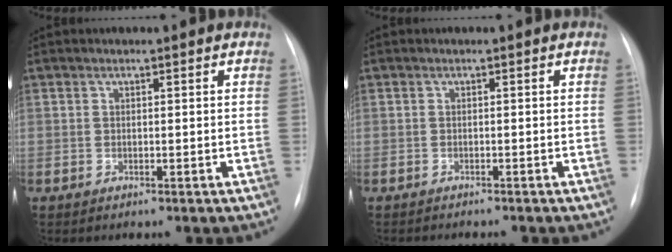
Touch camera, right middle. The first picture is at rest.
{"total": 3.5, "force": [-3.1, 0.4, 1.5], "torque": [-0.021, -0.007, -0.034]}